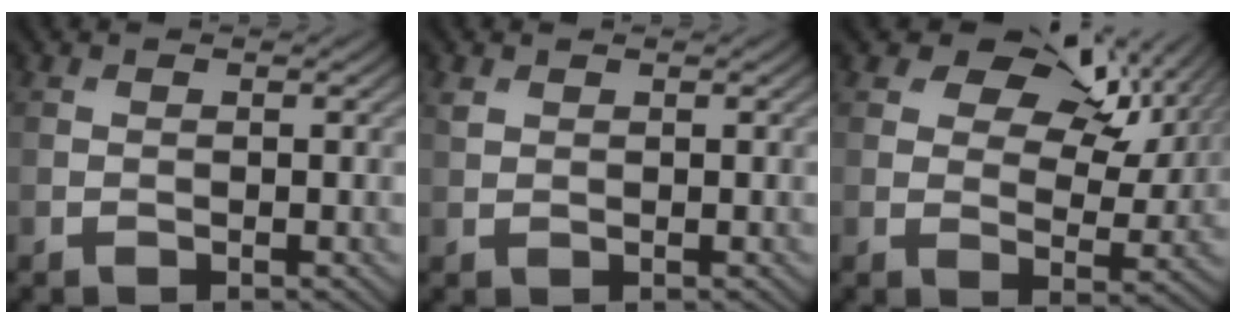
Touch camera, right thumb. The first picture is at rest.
{"total": 0.9, "force": [0.6, 0.6, 0.4], "torque": [-0.013, -0.001, 0.015]}
{"total": 11.9, "force": [6.1, 6.8, 7.6], "torque": [-0.121, 0.014, 0.085]}